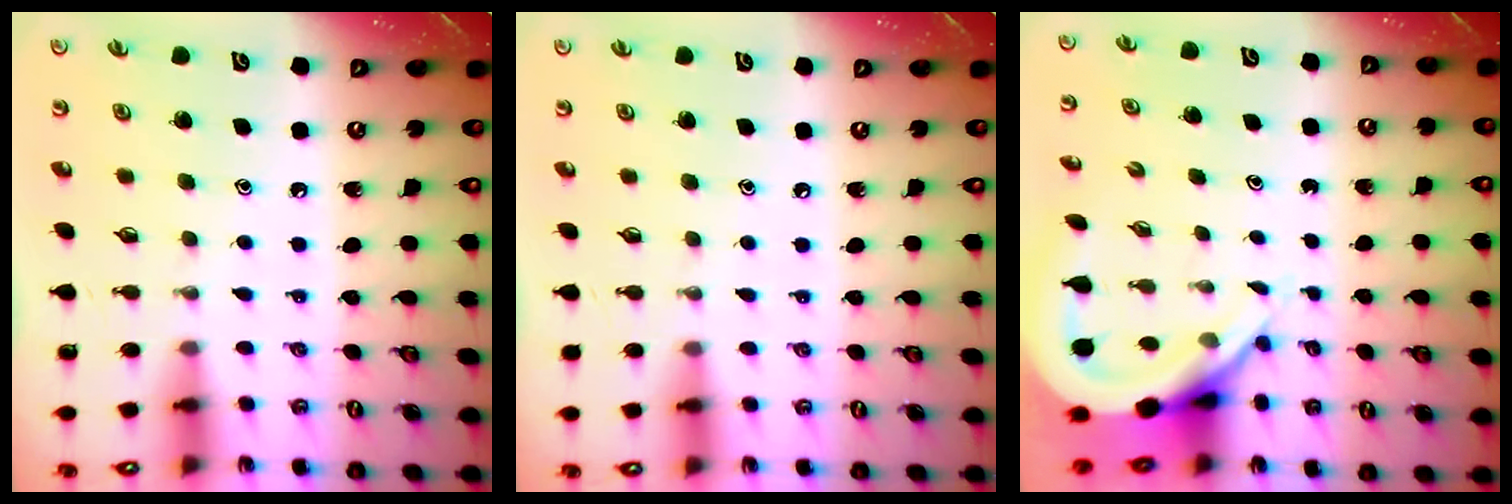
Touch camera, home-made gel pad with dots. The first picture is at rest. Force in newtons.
{"total": 0.0}
{"total": 7.5, "press": 7.4, "slide": 0.9}